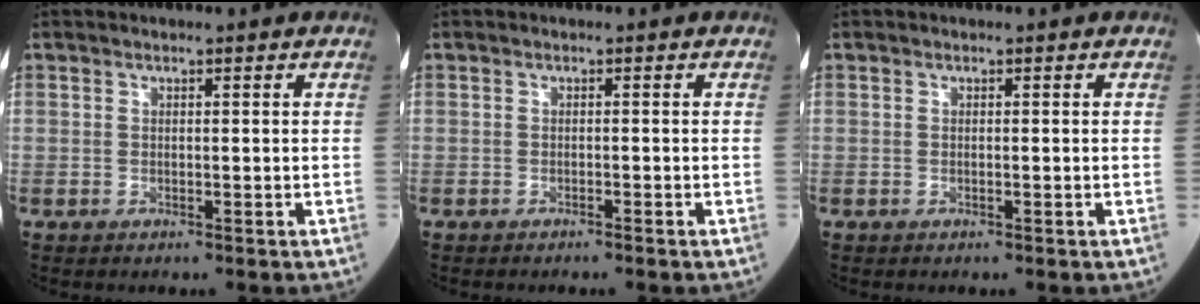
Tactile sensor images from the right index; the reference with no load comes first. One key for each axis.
{"total": 0.6, "fx": -0.5, "fy": 0.0, "fz": 0.2, "tx": -0.009, "ty": 0.000, "tz": -0.010}
{"total": 0.0}